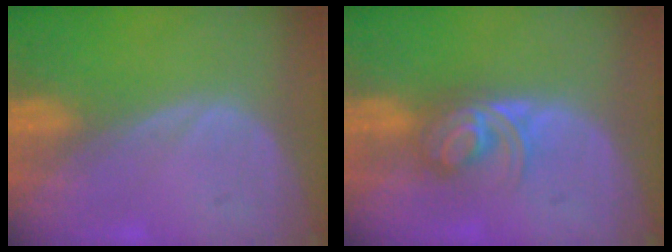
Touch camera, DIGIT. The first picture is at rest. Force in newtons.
{"total": 5.6, "press": 4.9, "slide": 2.8}